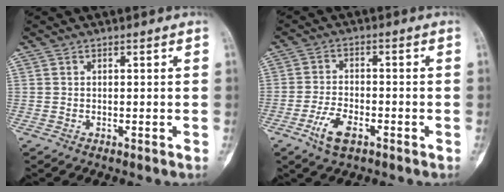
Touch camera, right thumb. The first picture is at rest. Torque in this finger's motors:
{"motor_torque": [-0.58, 0.13, 0.12, -0.20, 0.04]}